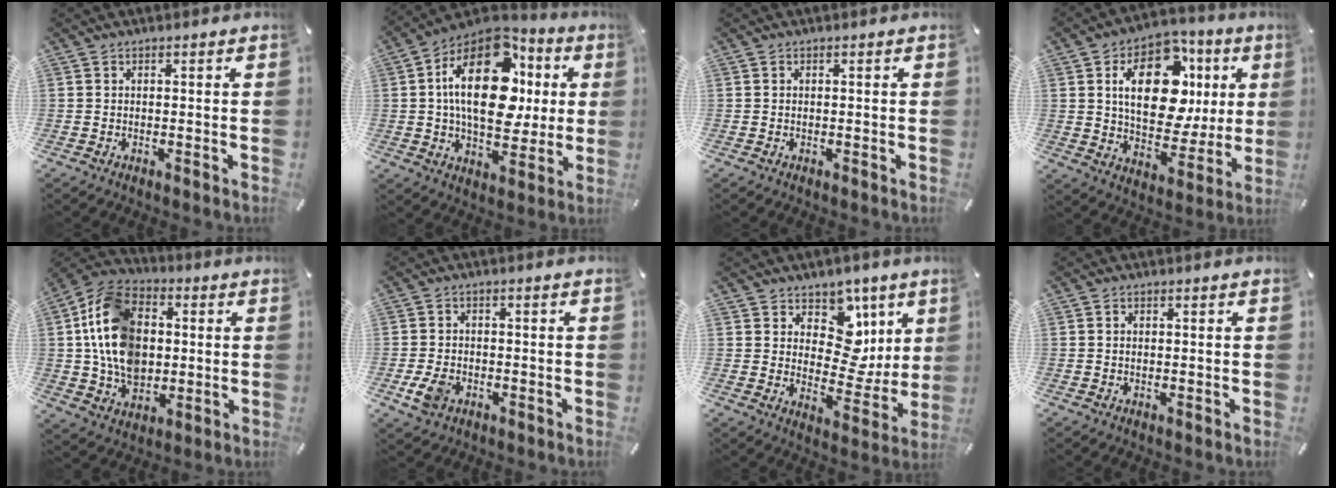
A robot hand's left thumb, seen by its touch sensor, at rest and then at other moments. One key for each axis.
{"total": 24.3, "fx": 4.9, "fy": 14.9, "fz": 18.5, "tx": -0.330, "ty": -0.011, "tz": 0.081}
{"total": 0.0}
{"total": 20.6, "fx": 5.8, "fy": 12.8, "fz": 15.1, "tx": -0.237, "ty": -0.014, "tz": 0.097}
{"total": 16.4, "fx": 0.6, "fy": 12.6, "fz": 10.5, "tx": -0.237, "ty": 0.011, "tz": 0.011}
{"total": 5.2, "fx": -2.0, "fy": 3.8, "fz": 3.0, "tx": -0.074, "ty": 0.003, "tz": -0.039}
{"total": 12.0, "fx": 4.4, "fy": 9.5, "fz": 5.9, "tx": -0.062, "ty": -0.047, "tz": 0.082}
{"total": 0.8, "fx": 0.0, "fy": 0.5, "fz": 0.7, "tx": -0.015, "ty": 0.001, "tz": 0.000}